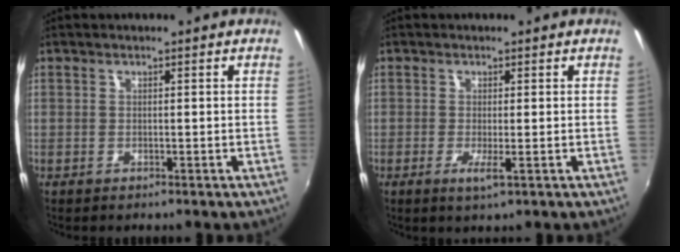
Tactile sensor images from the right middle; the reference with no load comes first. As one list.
[{"total": 2.3, "force": [-0.6, -0.2, 2.2], "torque": [-0.045, -0.008, -0.010]}]